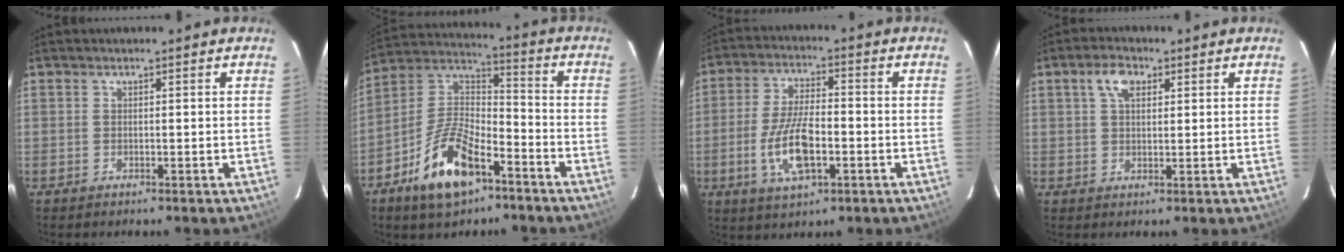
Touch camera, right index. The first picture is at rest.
{"total": 15.3, "force": [-8.5, 6.9, 10.7], "torque": [-0.219, 0.010, -0.153]}
{"total": 11.1, "force": [-3.2, 4.4, 9.7], "torque": [-0.198, -0.004, -0.057]}
{"total": 4.5, "force": [2.0, 2.6, 3.1], "torque": [-0.057, 0.014, 0.035]}